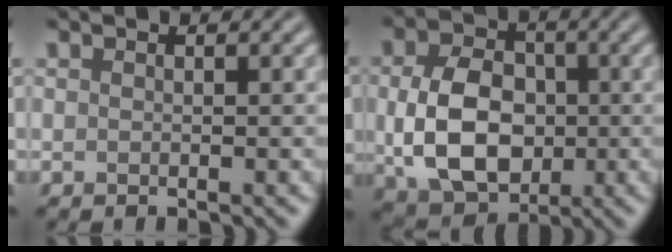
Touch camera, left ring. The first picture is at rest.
{"total": 8.6, "force": [-0.4, 6.1, 6.0], "torque": [-0.125, -0.008, -0.009]}